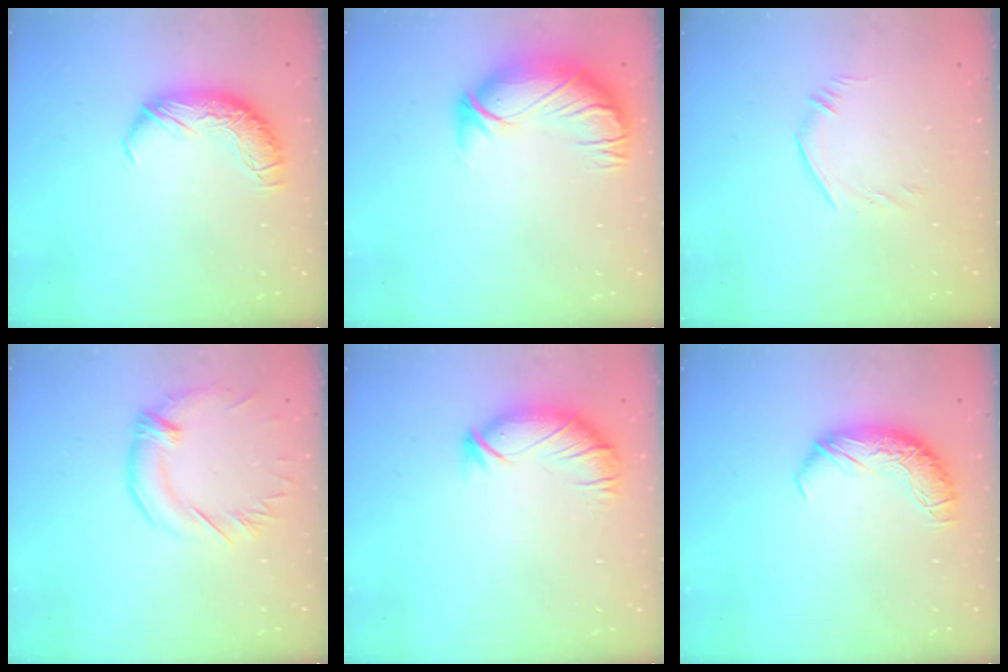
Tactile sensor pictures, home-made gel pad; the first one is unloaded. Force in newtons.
{"total": 3.0, "press": 0.3, "slide": 3.0}
{"total": 6.0, "press": 5.9, "slide": 1.1}
{"total": 1.1, "press": 0.1, "slide": 1.1}
{"total": 2.9, "press": 2.3, "slide": 1.7}
{"total": 0.0}